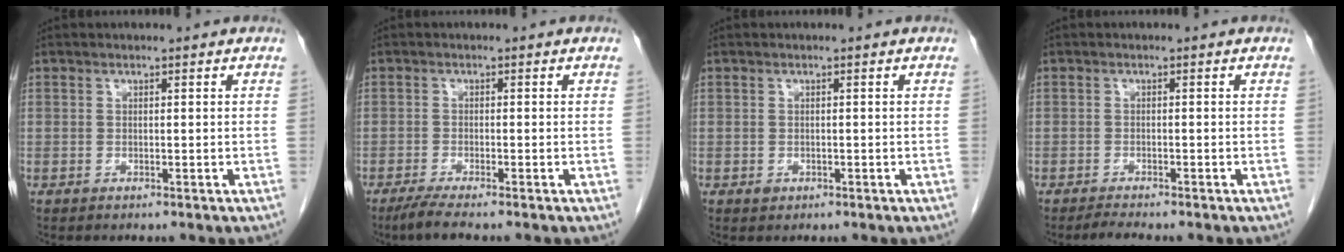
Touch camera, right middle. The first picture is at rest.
{"total": 3.0, "force": [-2.4, -0.2, 1.8], "torque": [-0.041, -0.009, -0.049]}
{"total": 0.8, "force": [-0.4, 0.7, 0.4], "torque": [-0.006, 0.001, -0.002]}
{"total": 2.2, "force": [-2.0, 0.1, 0.9], "torque": [-0.022, -0.007, -0.032]}